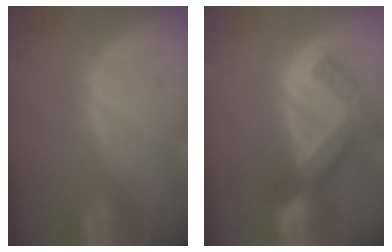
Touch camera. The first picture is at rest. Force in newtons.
{"total": 7.7, "press": 6.6, "slide": 3.9}